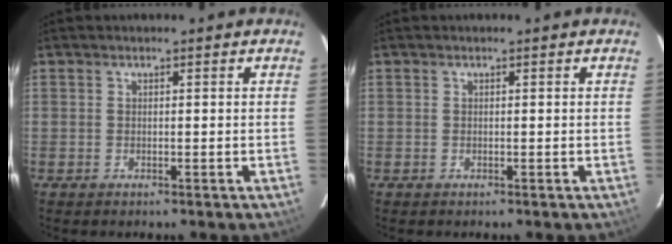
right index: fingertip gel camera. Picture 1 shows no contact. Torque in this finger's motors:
{"motor_torque": [-0.01, 0.00, 0.01, 0.00]}